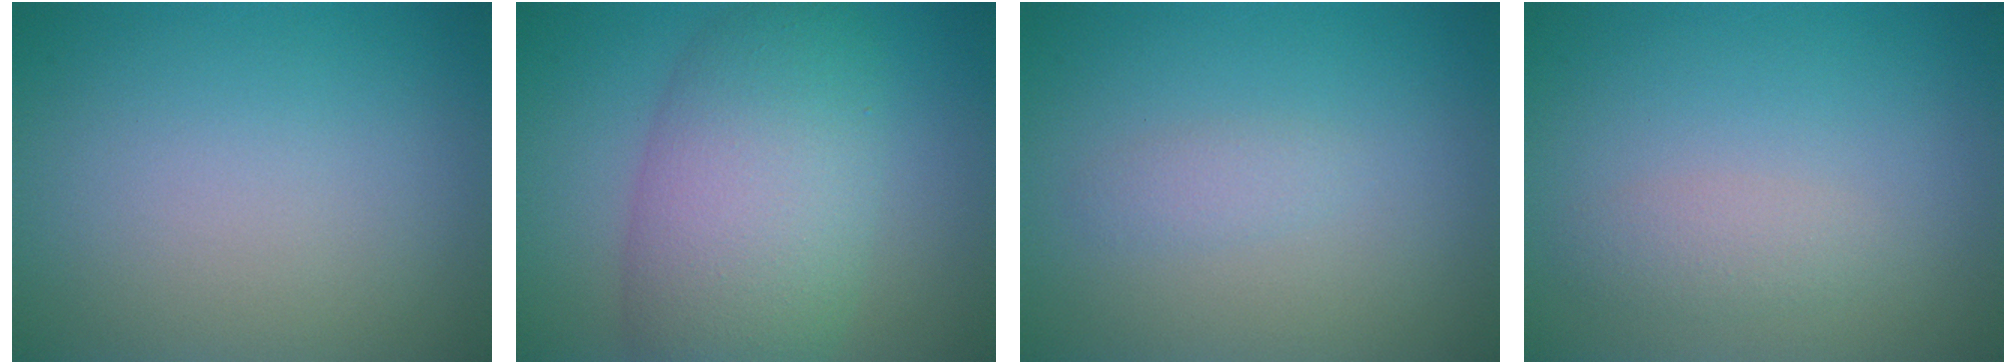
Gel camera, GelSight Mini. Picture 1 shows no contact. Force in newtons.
{"total": 8.7, "press": 8.7, "slide": 0.1}
{"total": 1.0, "press": 1.0, "slide": 0.0}
{"total": 1.5, "press": 1.5, "slide": 0.1}